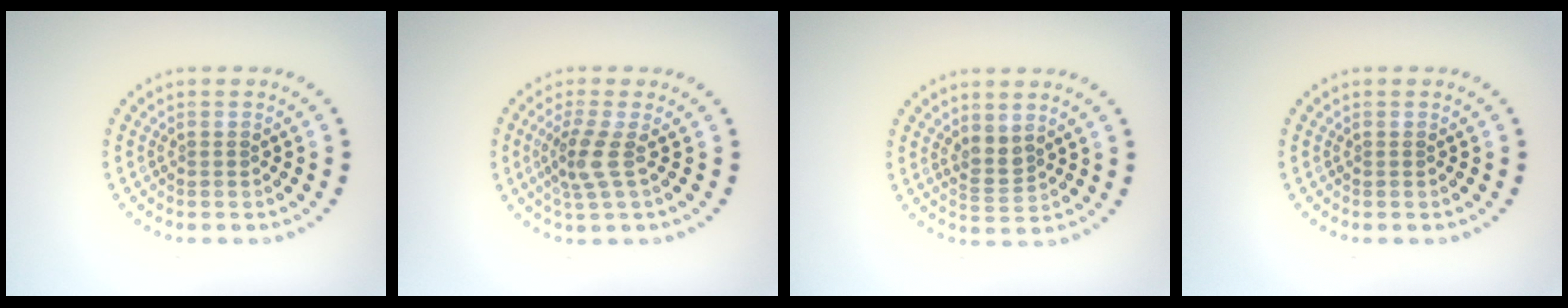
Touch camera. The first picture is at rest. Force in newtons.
{"total": 2.7, "press": 2.0, "slide": 1.7}
{"total": 1.9, "press": 1.5, "slide": 1.1}
{"total": 0.0}